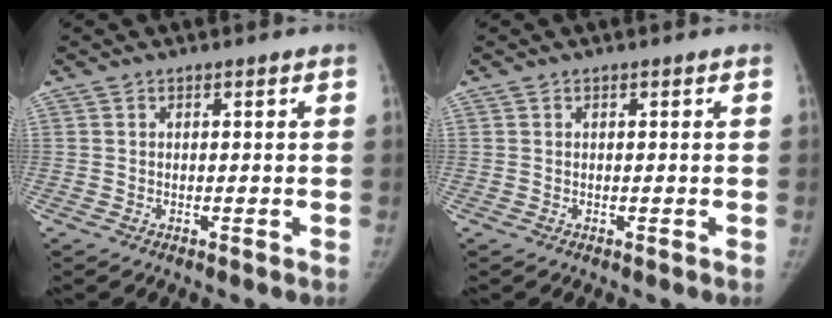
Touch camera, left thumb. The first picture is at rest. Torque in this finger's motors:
{"motor_torque": [-0.09, 0.29, -0.27, 0.00, 0.04]}